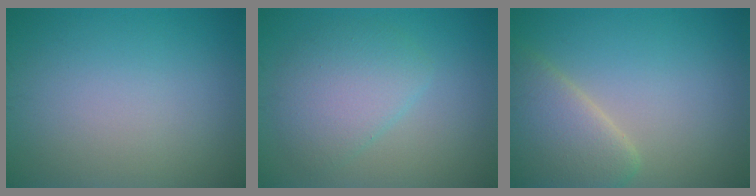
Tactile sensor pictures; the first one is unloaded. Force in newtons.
{"total": 3.9, "press": 3.9, "slide": 0.3}
{"total": 5.6, "press": 5.6, "slide": 0.5}